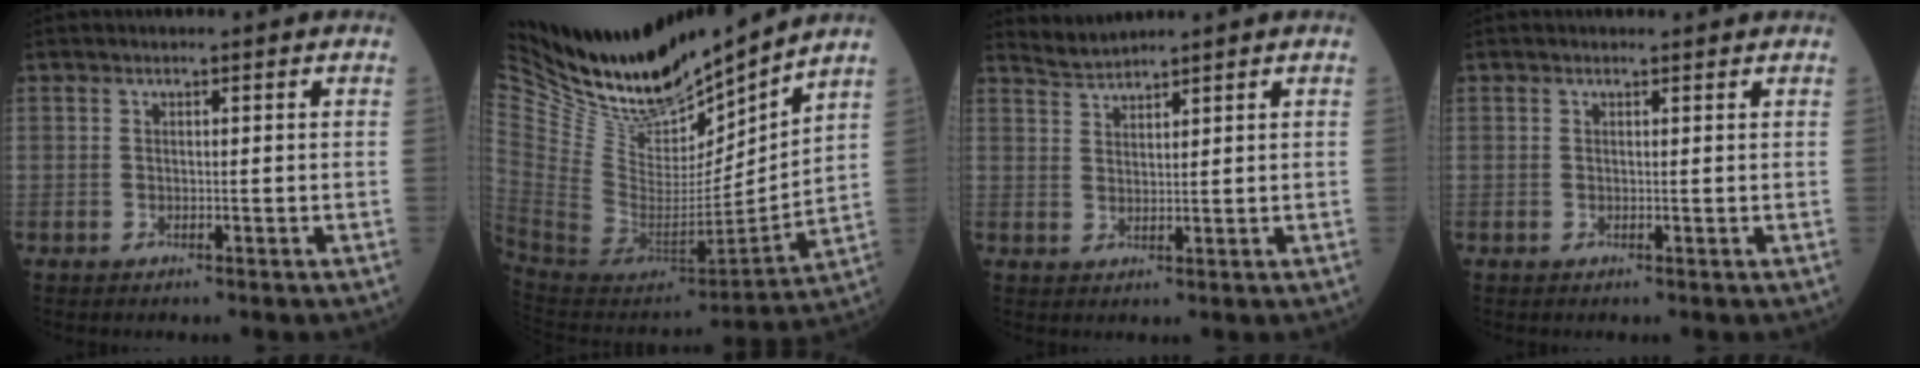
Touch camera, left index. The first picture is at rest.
{"total": 23.6, "force": [21.8, 4.3, 8.0], "torque": [-0.166, -0.057, 0.383]}
{"total": 2.7, "force": [2.6, -0.7, -0.5], "torque": [0.002, 0.001, 0.060]}
{"total": 2.5, "force": [2.4, 0.2, 0.6], "torque": [-0.008, 0.013, 0.027]}